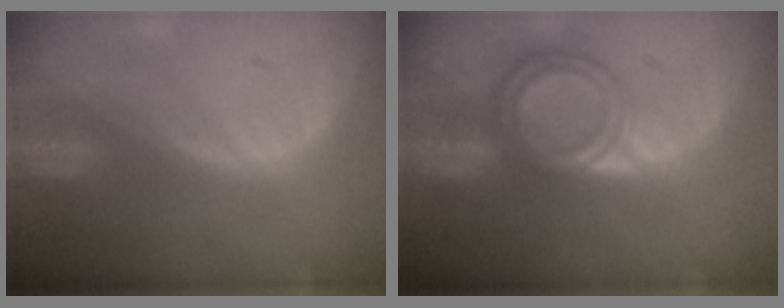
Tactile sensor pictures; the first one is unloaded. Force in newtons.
{"total": 6.8, "press": 6.1, "slide": 3.1}